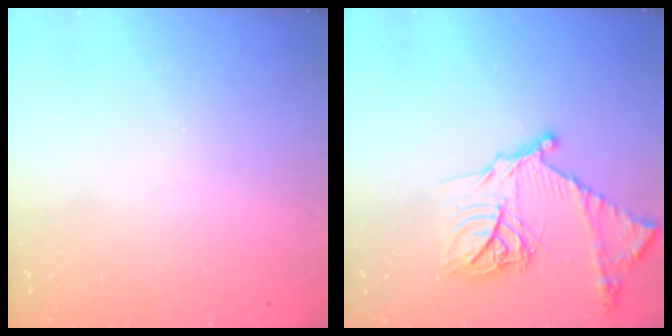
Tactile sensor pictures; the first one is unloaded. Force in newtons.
{"total": 19.1, "press": 19.0, "slide": 1.7}